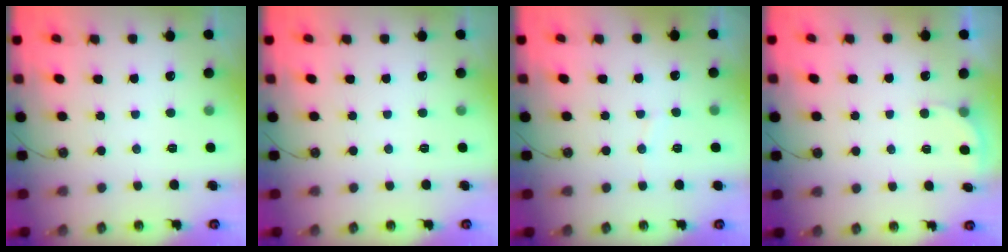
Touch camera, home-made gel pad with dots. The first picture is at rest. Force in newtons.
{"total": 0.0}
{"total": 2.5, "press": 2.5, "slide": 0.2}
{"total": 2.3, "press": 2.3, "slide": 0.5}